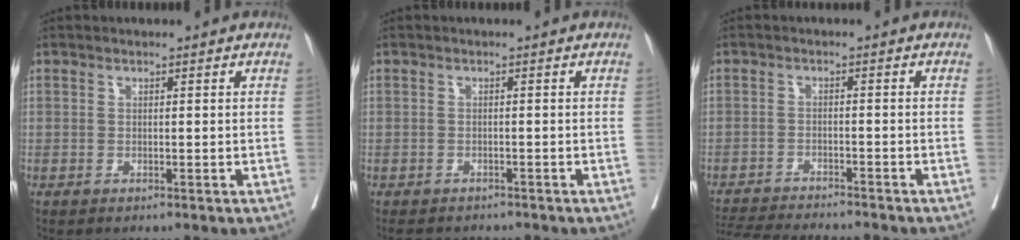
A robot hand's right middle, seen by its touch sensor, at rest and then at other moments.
{"total": 4.9, "force": [-4.4, 1.8, 1.3], "torque": [-0.011, -0.003, -0.057]}
{"total": 11.7, "force": [-11.0, 0.5, 4.1], "torque": [-0.059, -0.011, -0.163]}